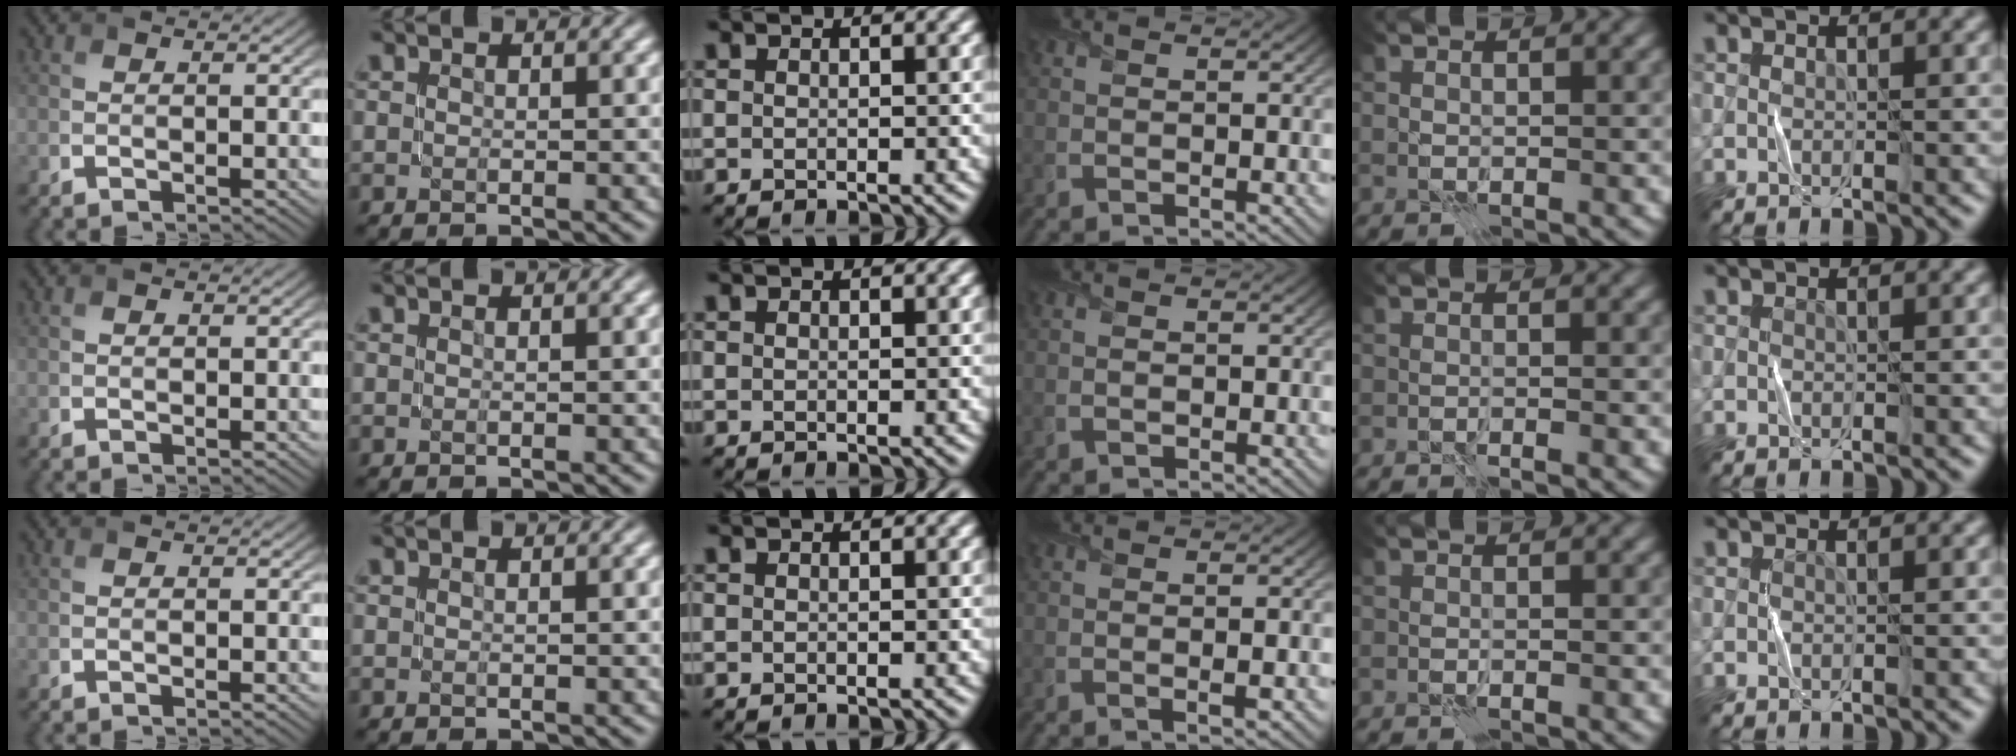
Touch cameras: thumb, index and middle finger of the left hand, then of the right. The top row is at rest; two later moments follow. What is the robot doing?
{"motion": "fold", "object": "scarf"}